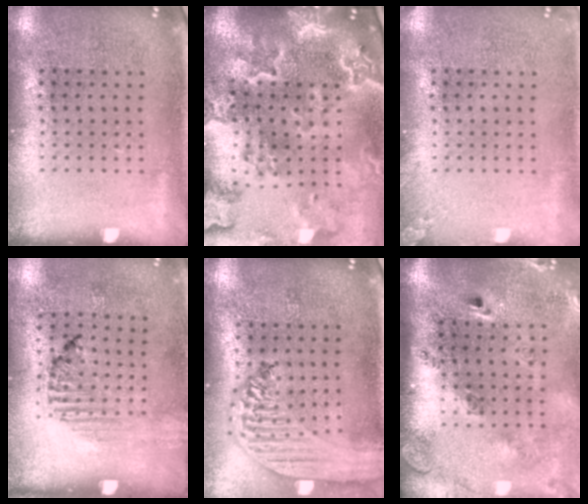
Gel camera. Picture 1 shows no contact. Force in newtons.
{"total": 3.5, "press": 3.1, "slide": 1.6}
{"total": 1.0, "press": 1.0, "slide": 0.1}
{"total": 1.3, "press": 1.1, "slide": 0.6}
{"total": 2.9, "press": 2.4, "slide": 1.7}
{"total": 2.9, "press": 2.0, "slide": 2.1}